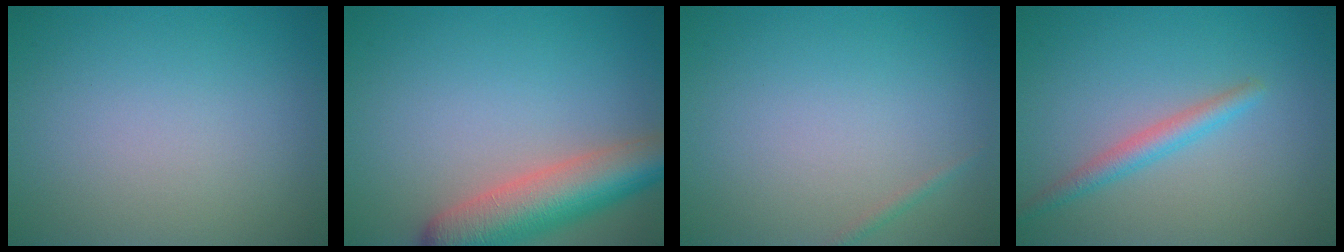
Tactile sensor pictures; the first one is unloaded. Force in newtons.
{"total": 7.2, "press": 7.2, "slide": 0.4}
{"total": 0.6, "press": 0.6, "slide": 0.0}
{"total": 2.2, "press": 2.2, "slide": 0.0}